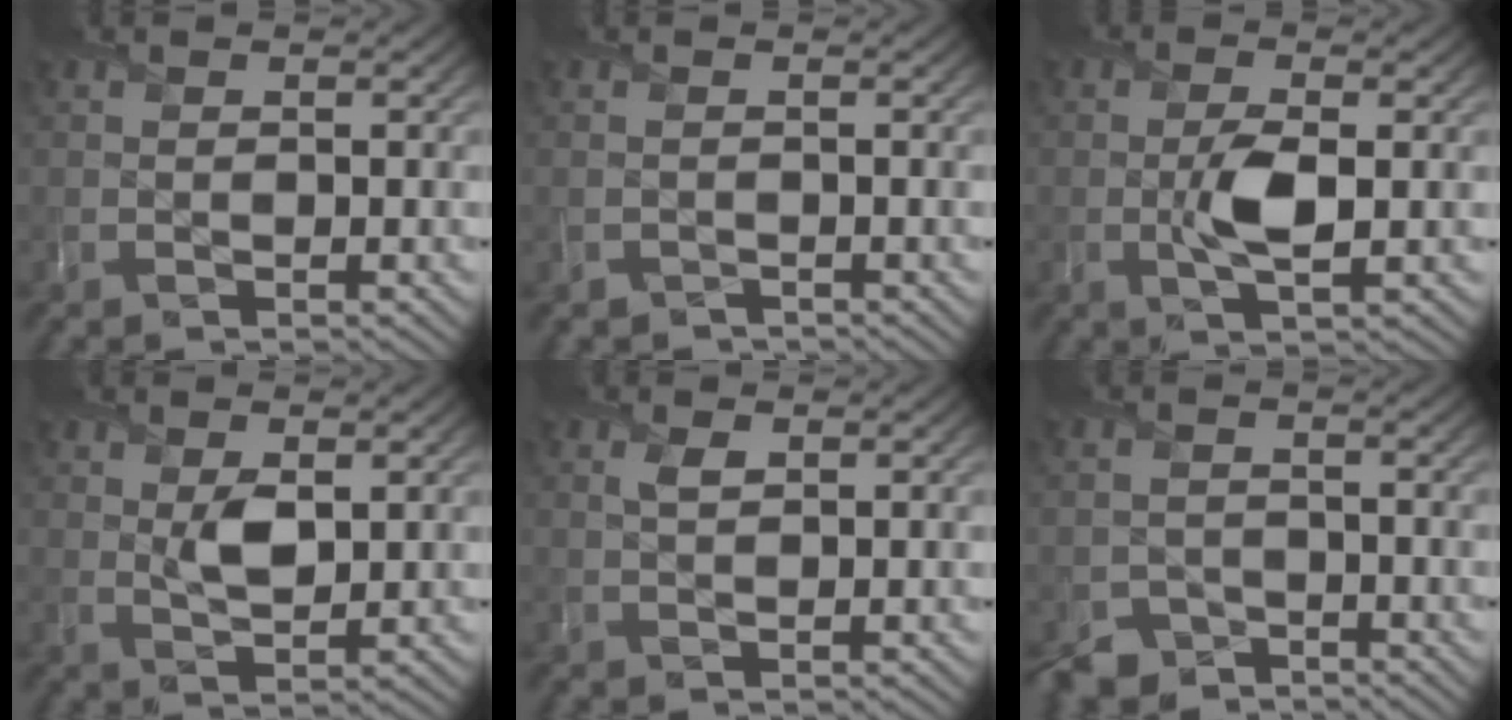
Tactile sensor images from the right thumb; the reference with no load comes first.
{"total": 1.0, "force": [-0.9, 0.5, -0.1], "torque": [0.002, -0.005, -0.020]}
{"total": 4.4, "force": [-0.4, 1.9, 4.0], "torque": [-0.084, -0.002, -0.008]}
{"total": 3.4, "force": [1.0, 1.9, 2.6], "torque": [-0.056, -0.006, 0.023]}
{"total": 1.4, "force": [0.6, 0.7, 1.0], "torque": [-0.025, -0.002, 0.014]}
{"total": 3.6, "force": [-3.0, 1.9, 0.5], "torque": [-0.005, -0.007, -0.060]}